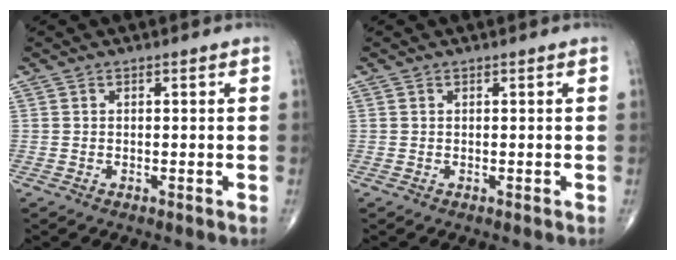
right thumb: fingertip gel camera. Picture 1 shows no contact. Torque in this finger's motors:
{"motor_torque": [-0.02, -0.23, -0.05, 0.03, -0.03]}